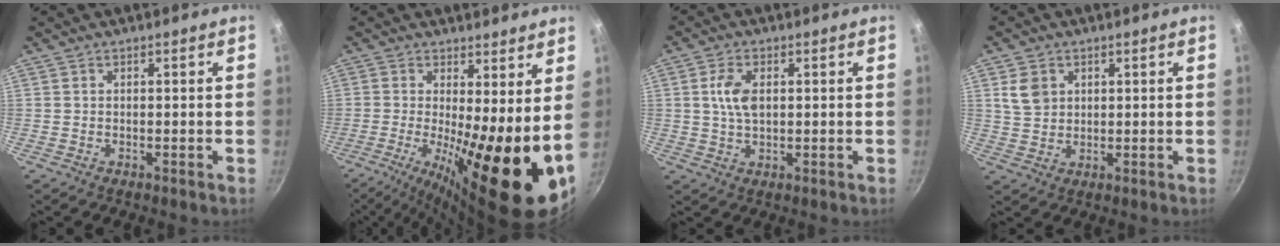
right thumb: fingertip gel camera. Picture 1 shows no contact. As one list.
[{"total": 16.5, "force": [-1.3, 4.0, 15.9], "torque": [-0.239, -0.021, -0.022]}, {"total": 5.5, "force": [0.9, 3.1, 4.4], "torque": [-0.078, 0.001, 0.018]}, {"total": 5.2, "force": [1.8, 4.1, 2.5], "torque": [-0.029, 0.000, 0.038]}]